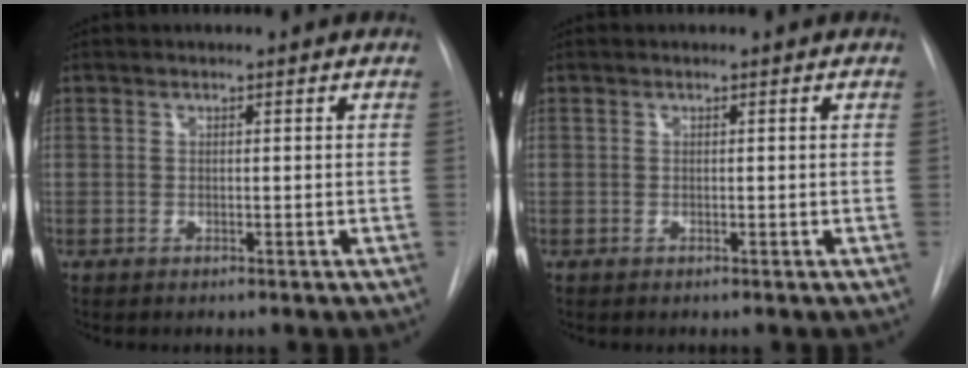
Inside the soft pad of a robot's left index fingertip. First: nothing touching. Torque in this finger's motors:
{"motor_torque": [-0.22, 0.23, 0.00, 0.00]}